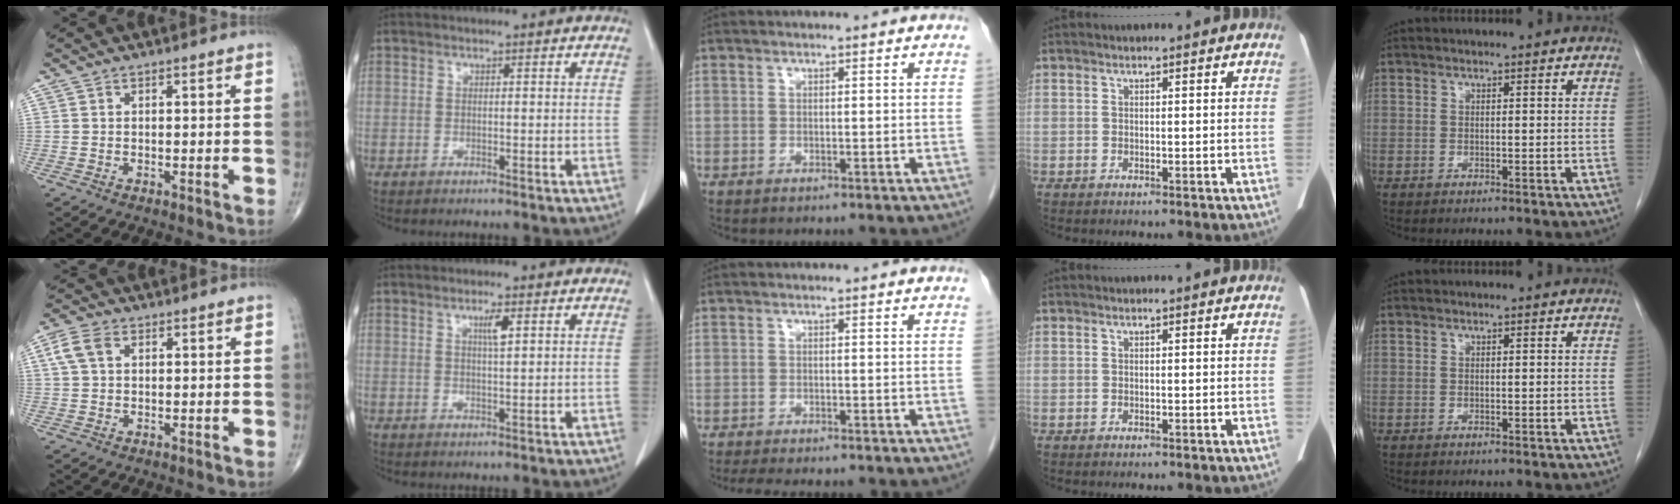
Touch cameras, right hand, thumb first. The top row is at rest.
{"thumb": {"total": 4.5, "force": [1.4, 2.9, 3.1], "torque": [-0.073, 0.013, 0.027]}, "index": {"total": 2.3, "force": [1.0, 0.1, 2.1], "torque": [-0.039, -0.002, 0.018]}, "middle": {"total": 6.9, "force": [-5.9, 1.4, 3.2], "torque": [-0.043, -0.009, -0.086]}}